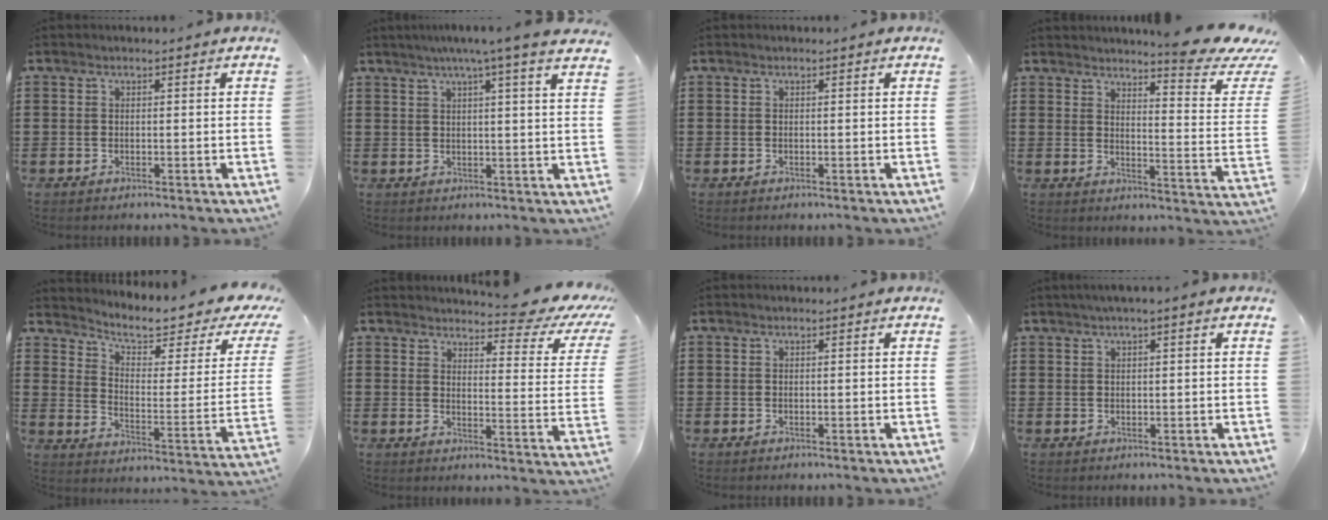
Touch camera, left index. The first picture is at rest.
{"total": 4.8, "force": [3.4, -0.7, 3.3], "torque": [-0.065, -0.010, 0.054]}
{"total": 0.0}
{"total": 7.5, "force": [6.4, 0.3, 3.8], "torque": [-0.062, -0.052, 0.103]}
{"total": 5.2, "force": [3.8, 1.4, 3.2], "torque": [-0.067, -0.035, 0.056]}
{"total": 5.7, "force": [5.1, 0.6, 2.5], "torque": [-0.041, -0.043, 0.081]}
{"total": 0.0}
{"total": 1.2, "force": [0.5, -0.1, 1.1], "torque": [-0.020, 0.001, 0.008]}